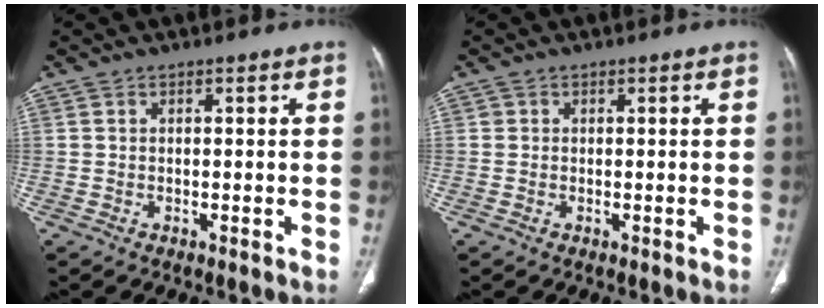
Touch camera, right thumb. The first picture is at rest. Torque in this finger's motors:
{"motor_torque": [0.08, 0.05, 0.23, 0.22, 0.04]}